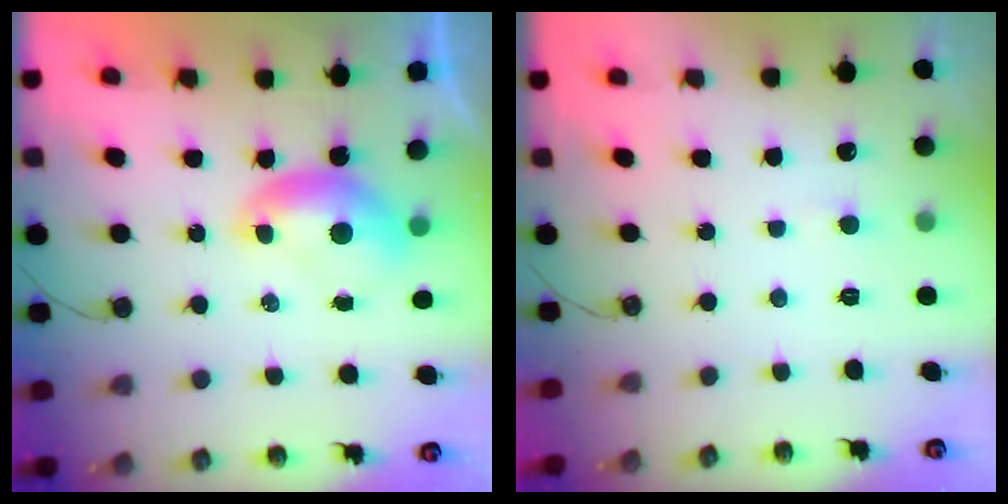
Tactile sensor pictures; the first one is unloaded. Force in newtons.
{"total": 2.9, "press": 2.9, "slide": 0.2}